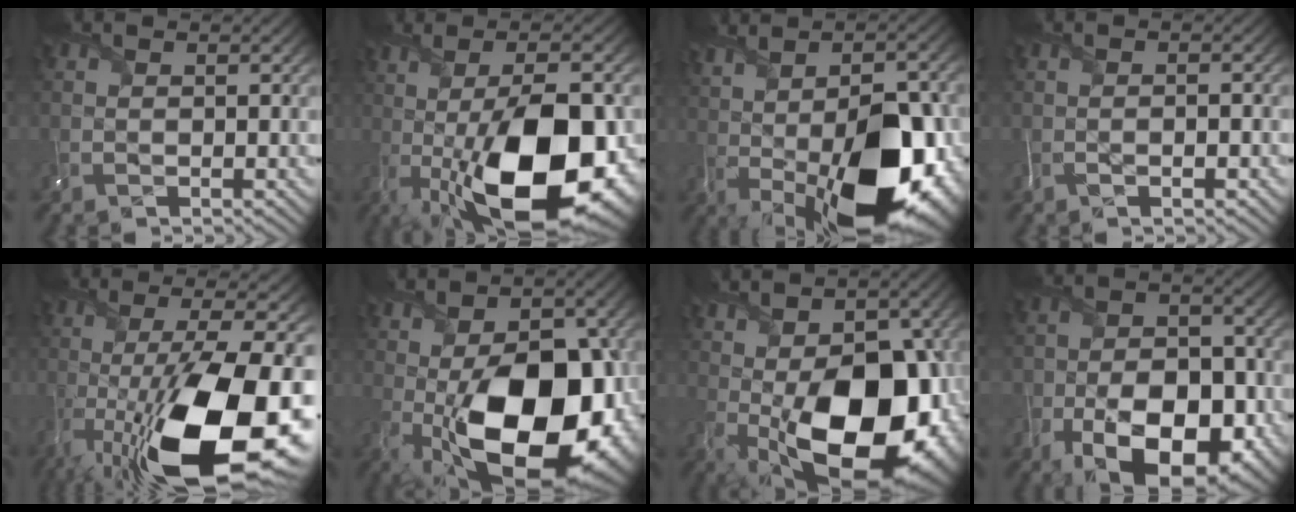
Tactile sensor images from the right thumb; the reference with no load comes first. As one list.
[{"total": 19.8, "force": [-4.6, 7.9, 17.5], "torque": [-0.257, -0.013, -0.068]}, {"total": 19.2, "force": [-2.6, 9.5, 16.5], "torque": [-0.217, -0.014, -0.013]}, {"total": 2.1, "force": [-1.0, 0.6, 1.8], "torque": [-0.020, -0.001, -0.015]}, {"total": 18.7, "force": [-6.8, 4.9, 16.7], "torque": [-0.279, -0.014, -0.116]}, {"total": 20.2, "force": [-4.2, 11.0, 16.4], "torque": [-0.229, -0.024, -0.057]}, {"total": 19.1, "force": [-2.2, 10.6, 15.7], "torque": [-0.213, -0.032, -0.019]}, {"total": 17.0, "force": [-8.3, 10.6, 10.4], "torque": [-0.140, -0.031, -0.137]}]